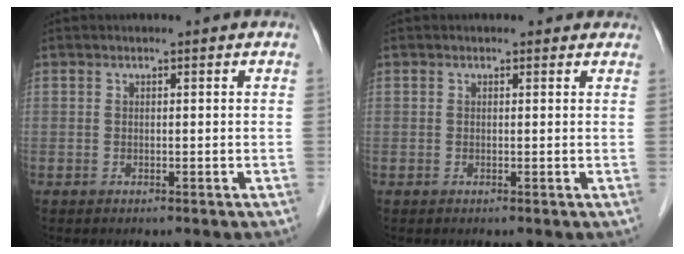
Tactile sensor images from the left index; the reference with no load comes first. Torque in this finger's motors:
{"motor_torque": [1.01, -1.13, 0.05, -0.01]}